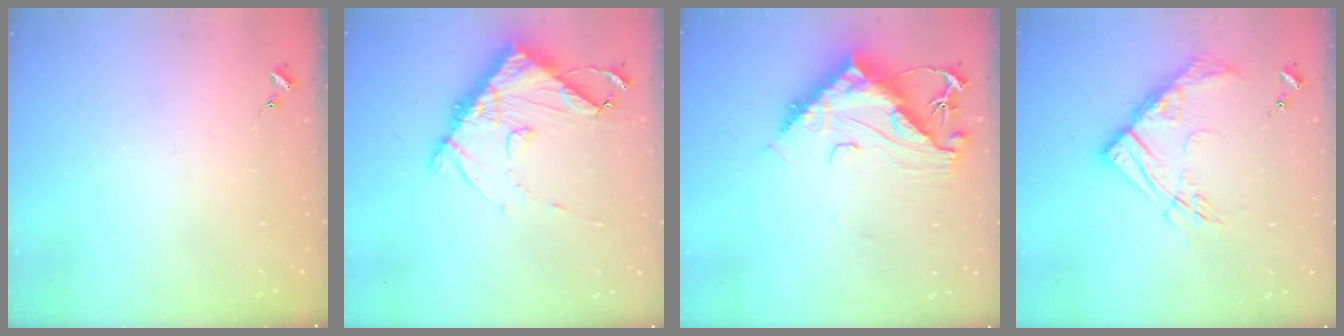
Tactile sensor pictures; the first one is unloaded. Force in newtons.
{"total": 13.5, "press": 13.4, "slide": 1.5}
{"total": 14.6, "press": 14.5, "slide": 1.5}
{"total": 15.4, "press": 15.3, "slide": 1.6}